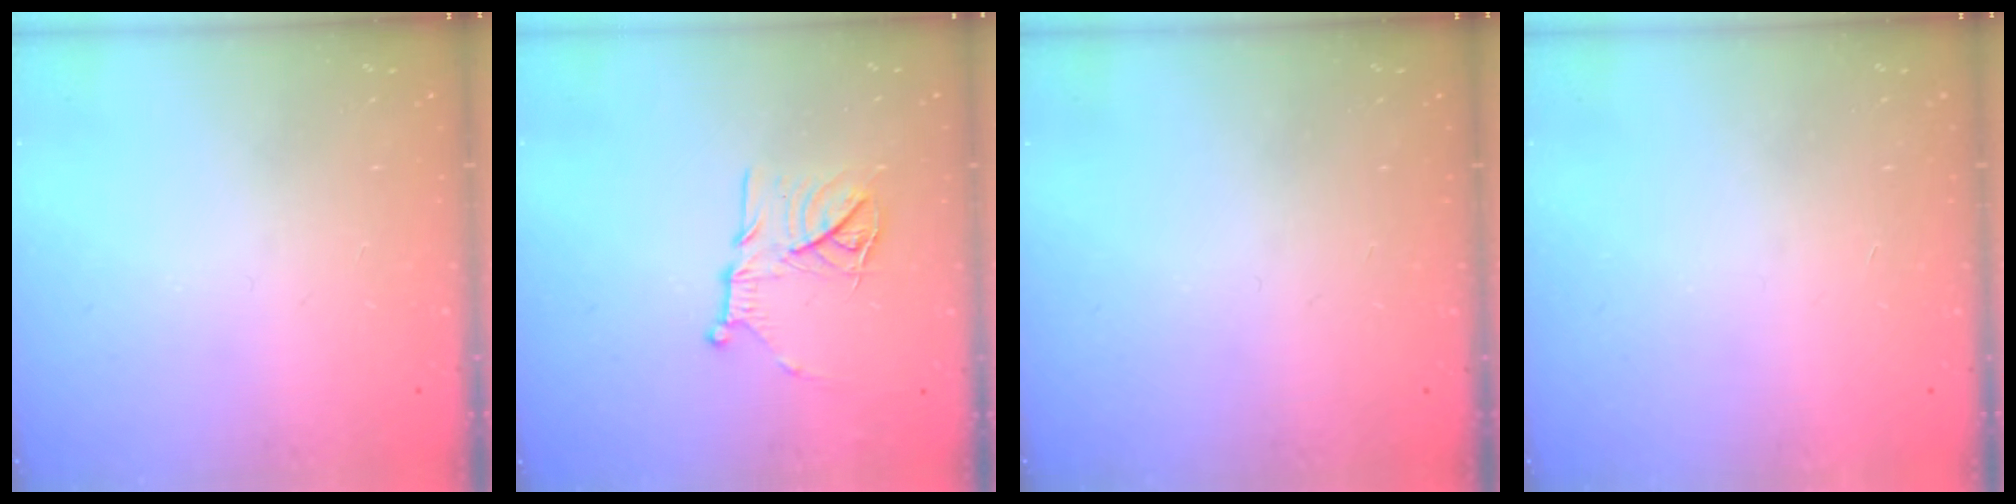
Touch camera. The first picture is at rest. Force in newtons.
{"total": 14.9, "press": 14.8, "slide": 1.4}
{"total": 0.0}
{"total": 1.6, "press": 1.6, "slide": 0.1}